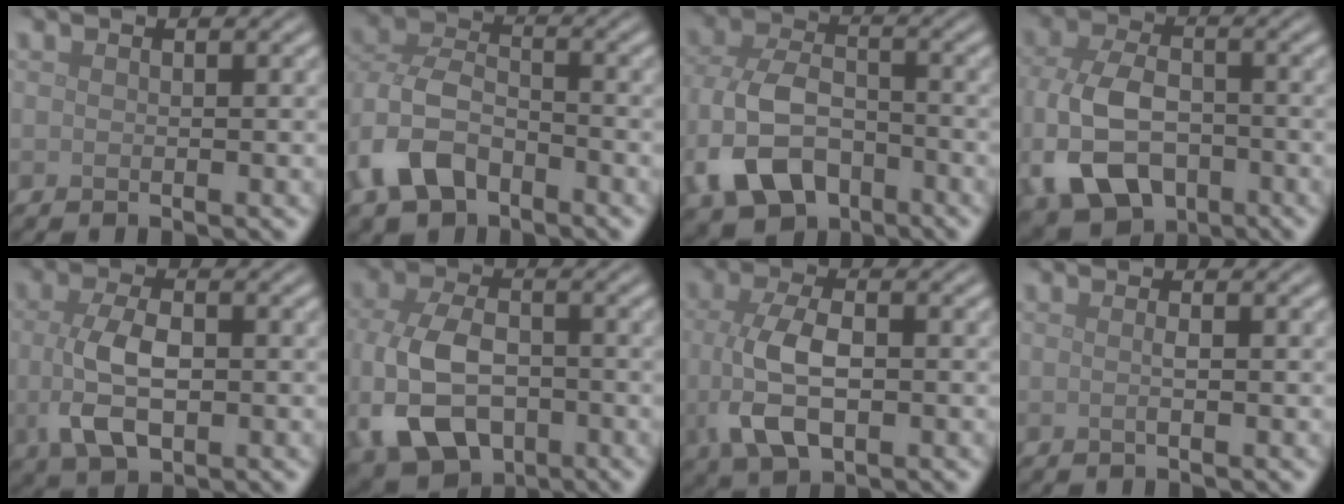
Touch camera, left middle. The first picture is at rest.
{"total": 5.9, "force": [-2.8, 3.9, 3.5], "torque": [-0.077, -0.004, -0.063]}
{"total": 7.8, "force": [-3.4, 5.0, 4.8], "torque": [-0.107, -0.002, -0.072]}
{"total": 8.5, "force": [-3.0, 5.6, 5.6], "torque": [-0.129, -0.016, -0.060]}
{"total": 5.3, "force": [-0.6, 2.9, 4.3], "torque": [-0.098, -0.008, -0.009]}
{"total": 8.7, "force": [-2.7, 5.7, 5.9], "torque": [-0.136, -0.020, -0.053]}
{"total": 5.9, "force": [-0.7, 3.2, 4.9], "torque": [-0.112, -0.009, -0.012]}
{"total": 0.8, "force": [0.0, 0.2, 0.8], "torque": [-0.013, -0.001, -0.003]}